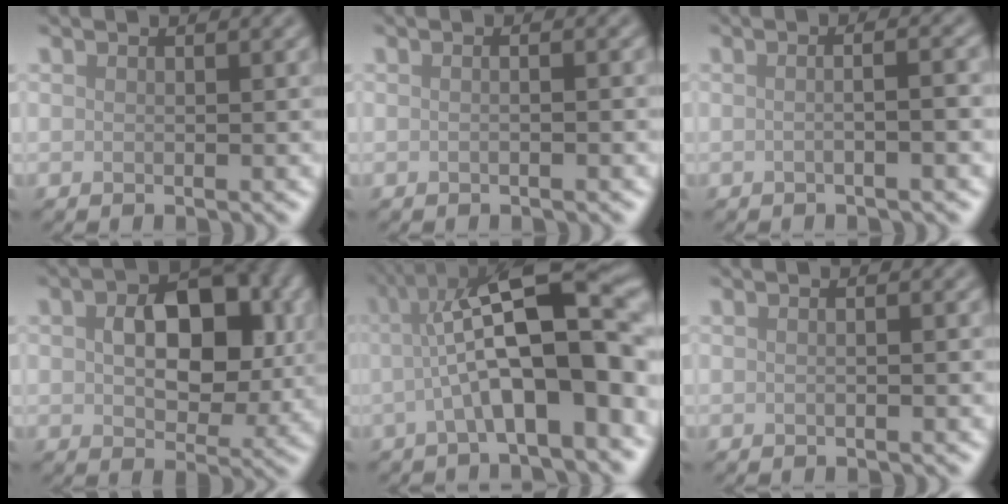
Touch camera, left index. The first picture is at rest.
{"total": 2.1, "force": [0.3, 1.1, 1.8], "torque": [0.004, 0.000, -0.017]}
{"total": 4.6, "force": [0.3, 2.2, 4.1], "torque": [-0.006, 0.018, -0.029]}
{"total": 8.9, "force": [1.5, 5.5, 6.8], "torque": [-0.099, 0.001, 0.022]}
{"total": 12.6, "force": [0.2, 3.5, 12.0], "torque": [-0.171, 0.028, 0.002]}
{"total": 1.4, "force": [0.2, 0.6, 1.2], "torque": [-0.001, -0.007, -0.009]}